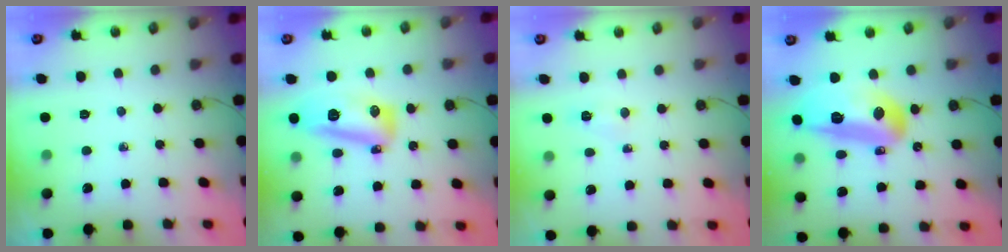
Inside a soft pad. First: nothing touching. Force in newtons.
{"total": 13.6, "press": 13.6, "slide": 1.3}
{"total": 3.7, "press": 3.1, "slide": 2.0}
{"total": 29.9, "press": 24.6, "slide": 17.0}